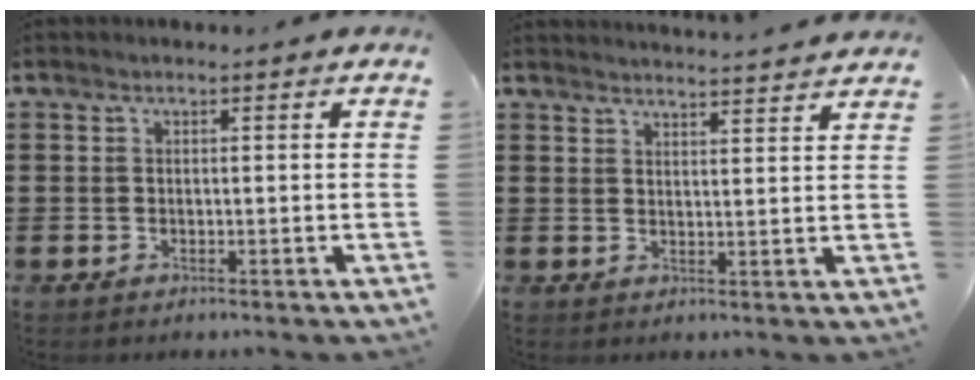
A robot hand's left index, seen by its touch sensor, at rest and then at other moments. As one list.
[{"total": 3.1, "force": [3.0, -0.8, 0.1], "torque": [-0.009, -0.017, 0.055]}]